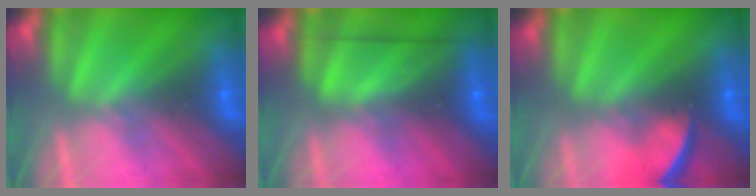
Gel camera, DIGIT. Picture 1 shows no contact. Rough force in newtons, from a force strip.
{"total": 2.6}
{"total": 5.8}